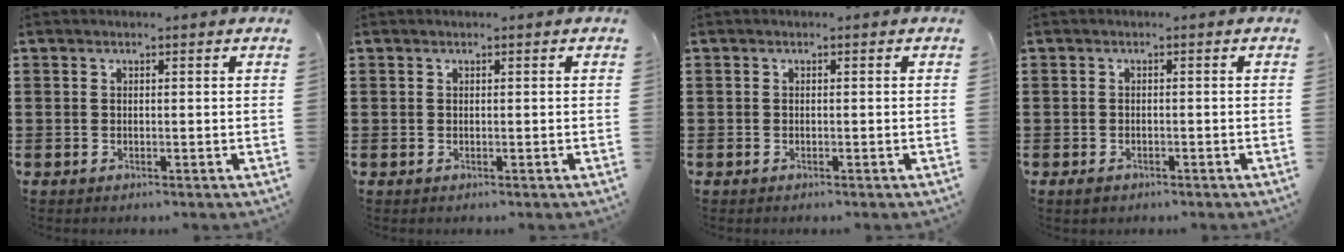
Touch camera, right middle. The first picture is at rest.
{"total": 0.0}
{"total": 0.0}
{"total": 1.0, "force": [-0.8, 0.4, 0.2], "torque": [-0.004, -0.002, -0.017]}